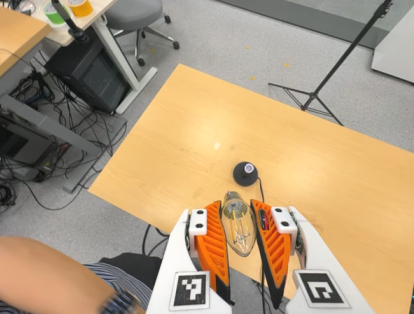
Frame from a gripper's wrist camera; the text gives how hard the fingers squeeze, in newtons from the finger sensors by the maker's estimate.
{"total": 21.7, "left": 23.9, "right": 19.5}